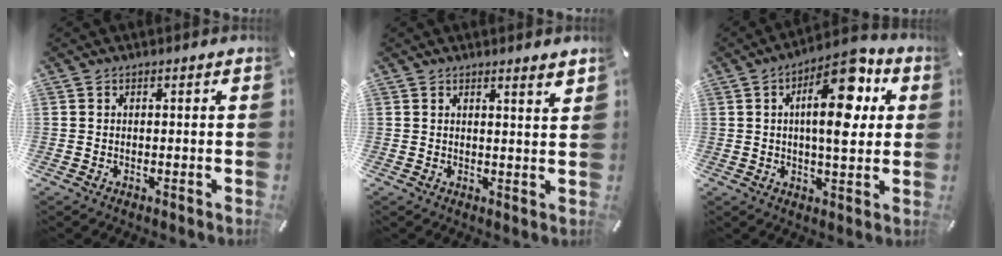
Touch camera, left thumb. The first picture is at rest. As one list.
[{"total": 2.6, "force": [2.2, -0.4, 1.3], "torque": [-0.022, -0.018, 0.036]}, {"total": 15.7, "force": [5.0, 6.3, 13.5], "torque": [-0.203, -0.018, 0.076]}]